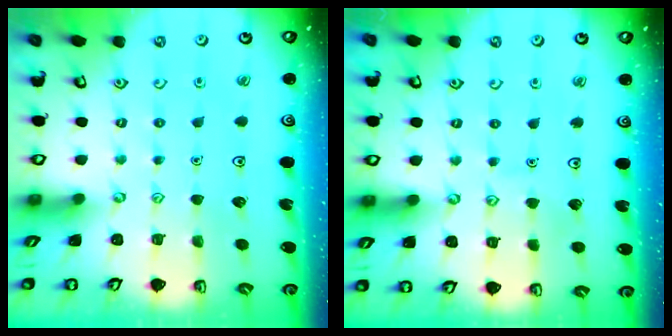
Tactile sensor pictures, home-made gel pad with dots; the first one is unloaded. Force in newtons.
{"total": 3.7, "press": 3.7, "slide": 0.3}